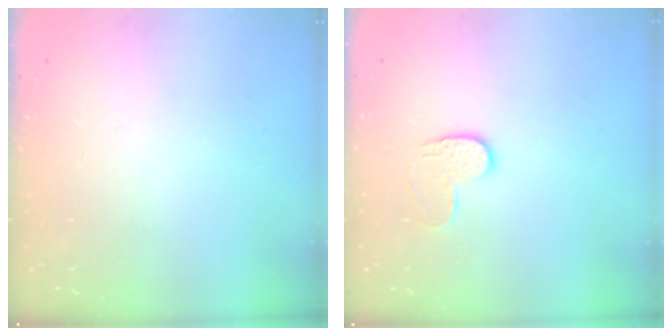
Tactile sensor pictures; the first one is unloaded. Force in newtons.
{"total": 5.7, "press": 5.7, "slide": 0.4}